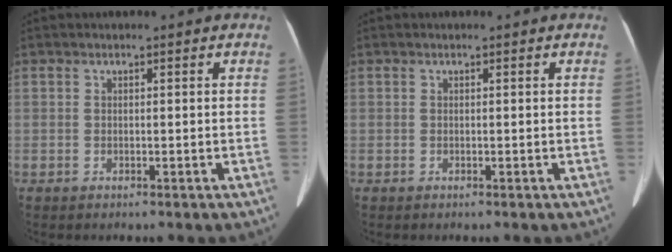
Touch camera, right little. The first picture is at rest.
{"total": 0.0}